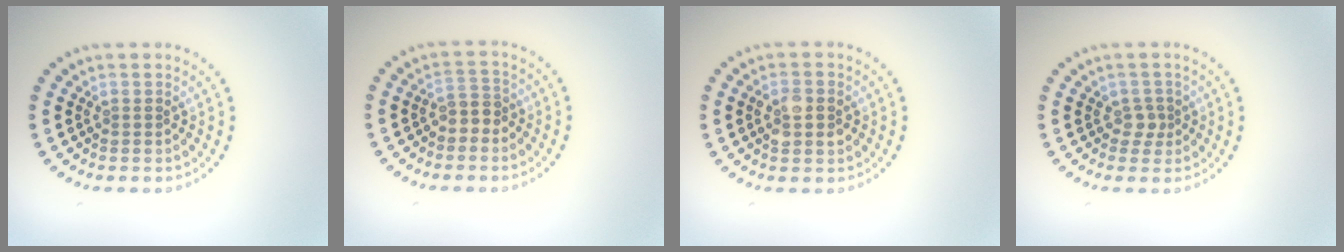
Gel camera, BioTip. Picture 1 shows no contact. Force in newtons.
{"total": 1.9, "press": 1.6, "slide": 0.9}
{"total": 2.8, "press": 2.8, "slide": 0.2}
{"total": 1.4, "press": 1.1, "slide": 0.8}